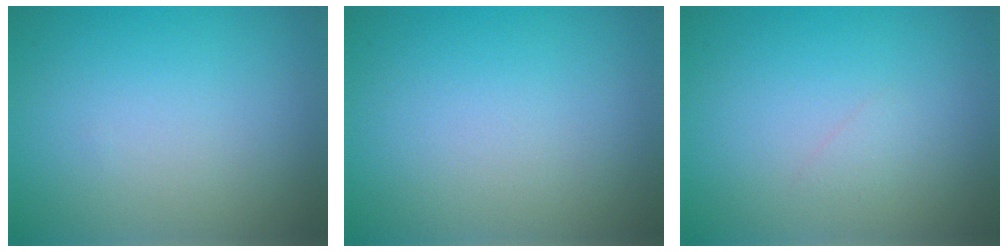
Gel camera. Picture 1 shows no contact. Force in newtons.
{"total": 0.0}
{"total": 0.6, "press": 0.6, "slide": 0.0}